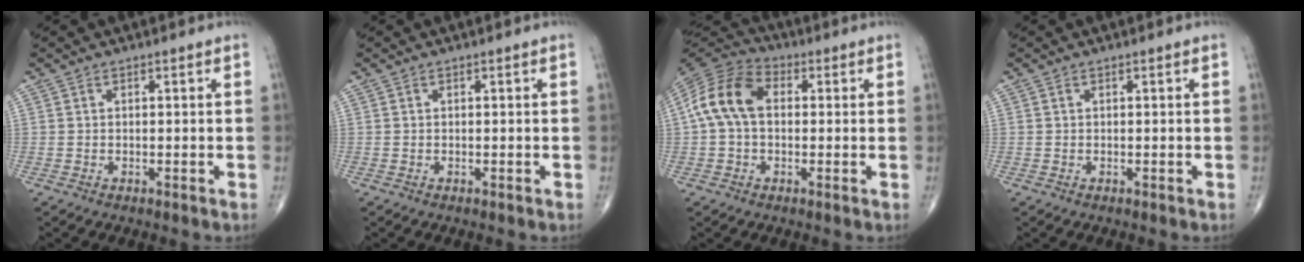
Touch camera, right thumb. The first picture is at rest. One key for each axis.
{"total": 0.0}
{"total": 11.6, "fx": 1.0, "fy": 7.8, "fz": 8.5, "tx": -0.167, "ty": 0.035, "tz": 0.008}
{"total": 0.0}